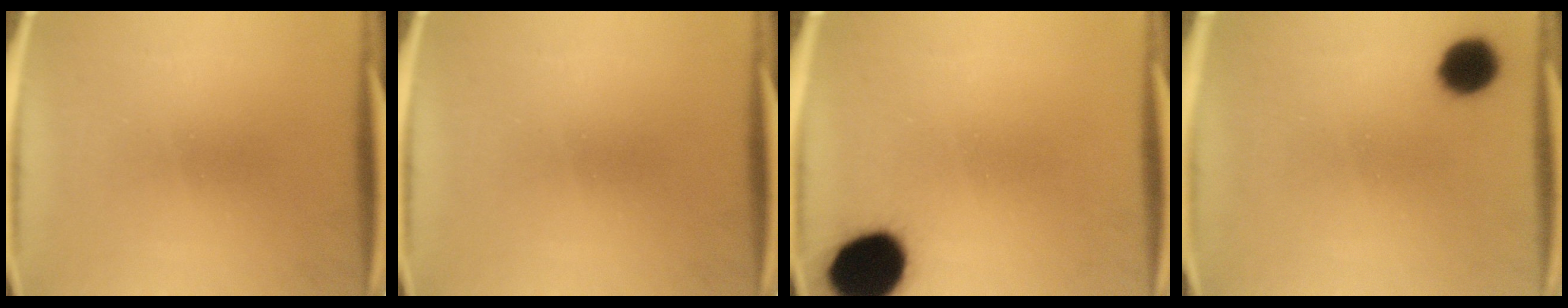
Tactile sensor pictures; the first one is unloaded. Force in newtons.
{"total": 0.0}
{"total": 15.1}
{"total": 6.8}